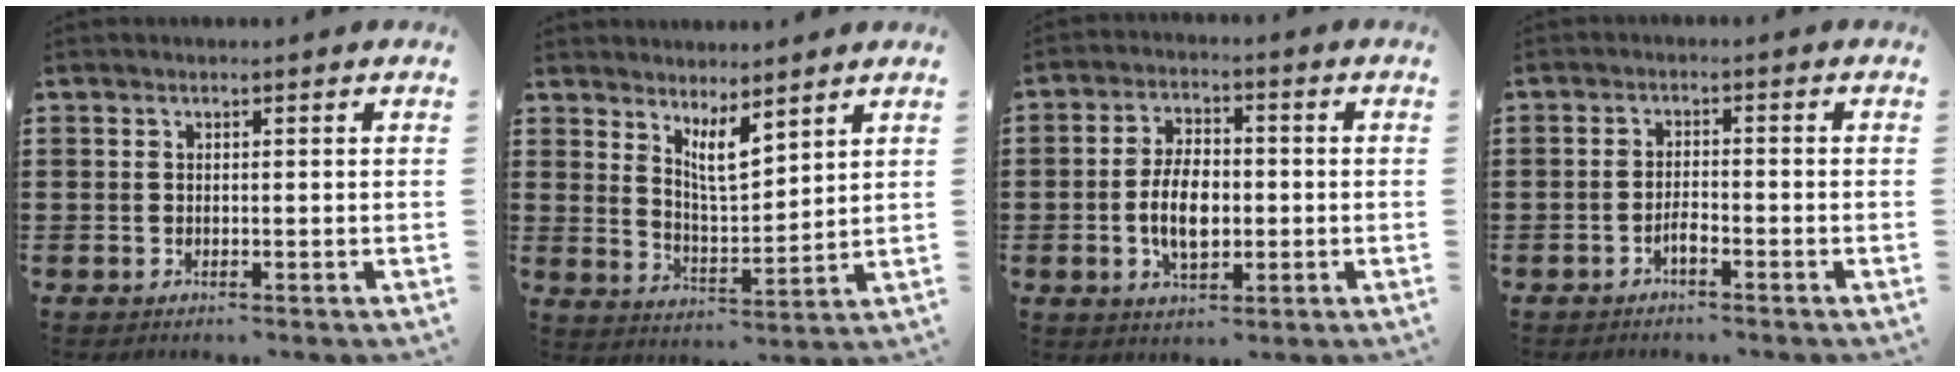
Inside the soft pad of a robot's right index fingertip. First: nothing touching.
{"total": 5.8, "force": [4.4, 1.3, 3.5], "torque": [-0.072, -0.018, 0.076]}
{"total": 7.2, "force": [-0.9, 3.9, 6.0], "torque": [-0.120, 0.001, -0.022]}
{"total": 2.0, "force": [-1.5, 0.4, 1.3], "torque": [-0.024, 0.002, -0.028]}